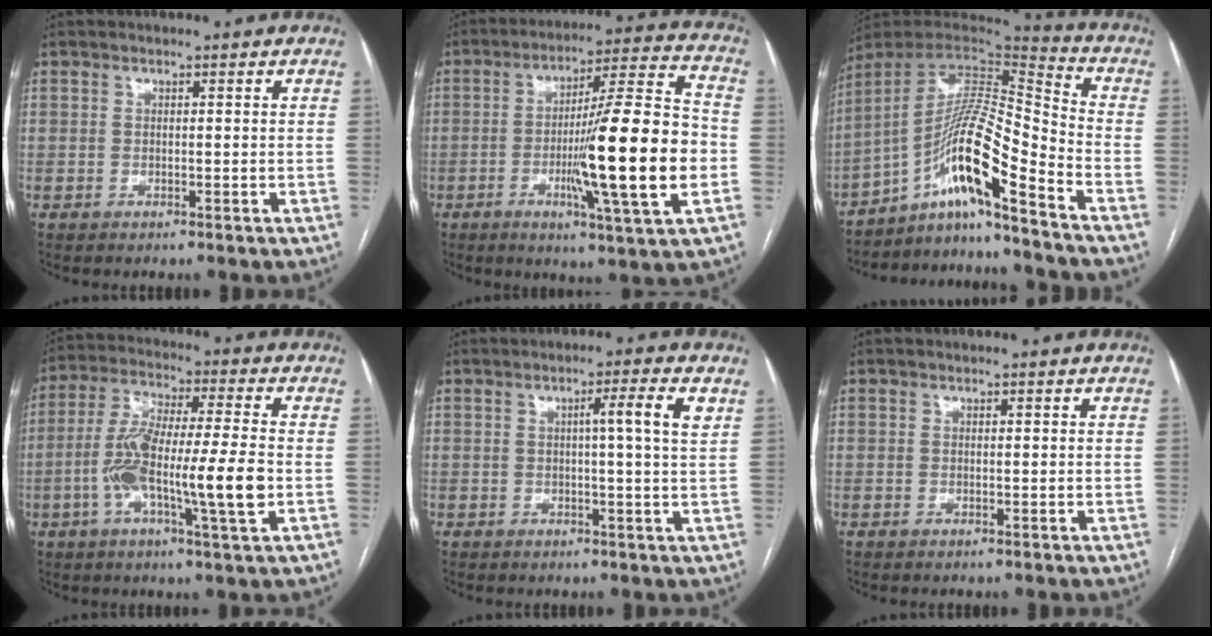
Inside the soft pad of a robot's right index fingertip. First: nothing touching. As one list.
[{"total": 19.6, "force": [-3.9, 0.2, 19.2], "torque": [-0.301, -0.007, -0.064]}, {"total": 14.8, "force": [-9.4, -0.2, 11.4], "torque": [-0.206, 0.018, -0.165]}, {"total": 14.2, "force": [-2.9, 1.0, 13.8], "torque": [-0.262, 0.002, -0.058]}, {"total": 5.3, "force": [1.6, -0.7, 5.0], "torque": [-0.072, 0.004, 0.020]}, {"total": 0.0}]